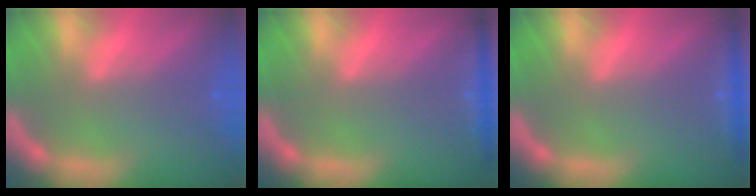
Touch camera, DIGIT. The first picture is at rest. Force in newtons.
{"total": 2.4}
{"total": 1.9}